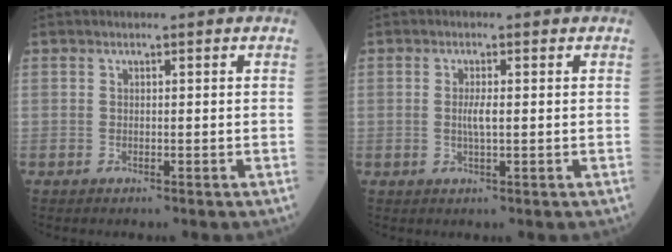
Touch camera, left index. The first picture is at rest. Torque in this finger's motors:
{"motor_torque": [0.67, 0.03, 0.06, 0.02]}